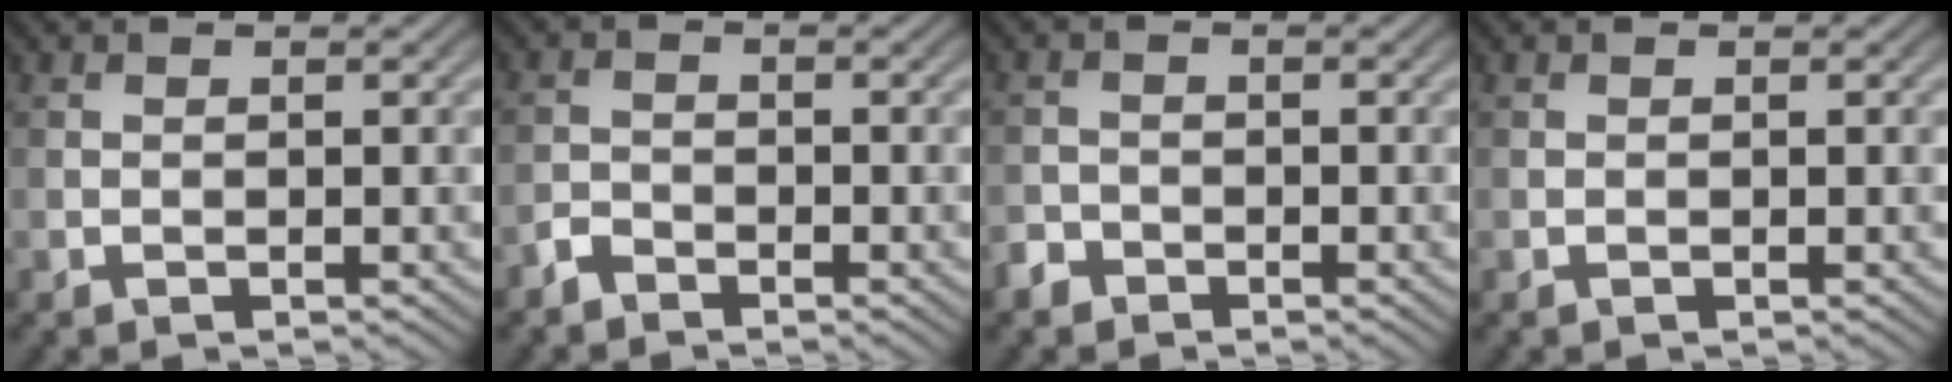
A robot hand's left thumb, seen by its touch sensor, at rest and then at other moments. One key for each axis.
{"total": 1.8, "fx": -1.6, "fy": 0.7, "fz": 0.5, "tx": -0.008, "ty": 0.003, "tz": -0.038}
{"total": 1.8, "fx": -1.4, "fy": 1.1, "fz": 0.3, "tx": -0.004, "ty": 0.000, "tz": -0.034}
{"total": 0.0}